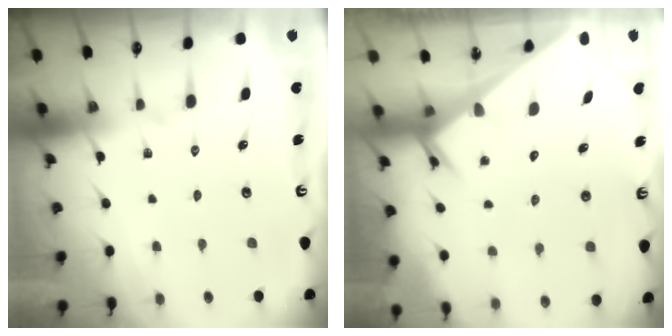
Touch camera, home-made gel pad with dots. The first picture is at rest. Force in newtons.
{"total": 3.1, "press": 3.1, "slide": 0.3}